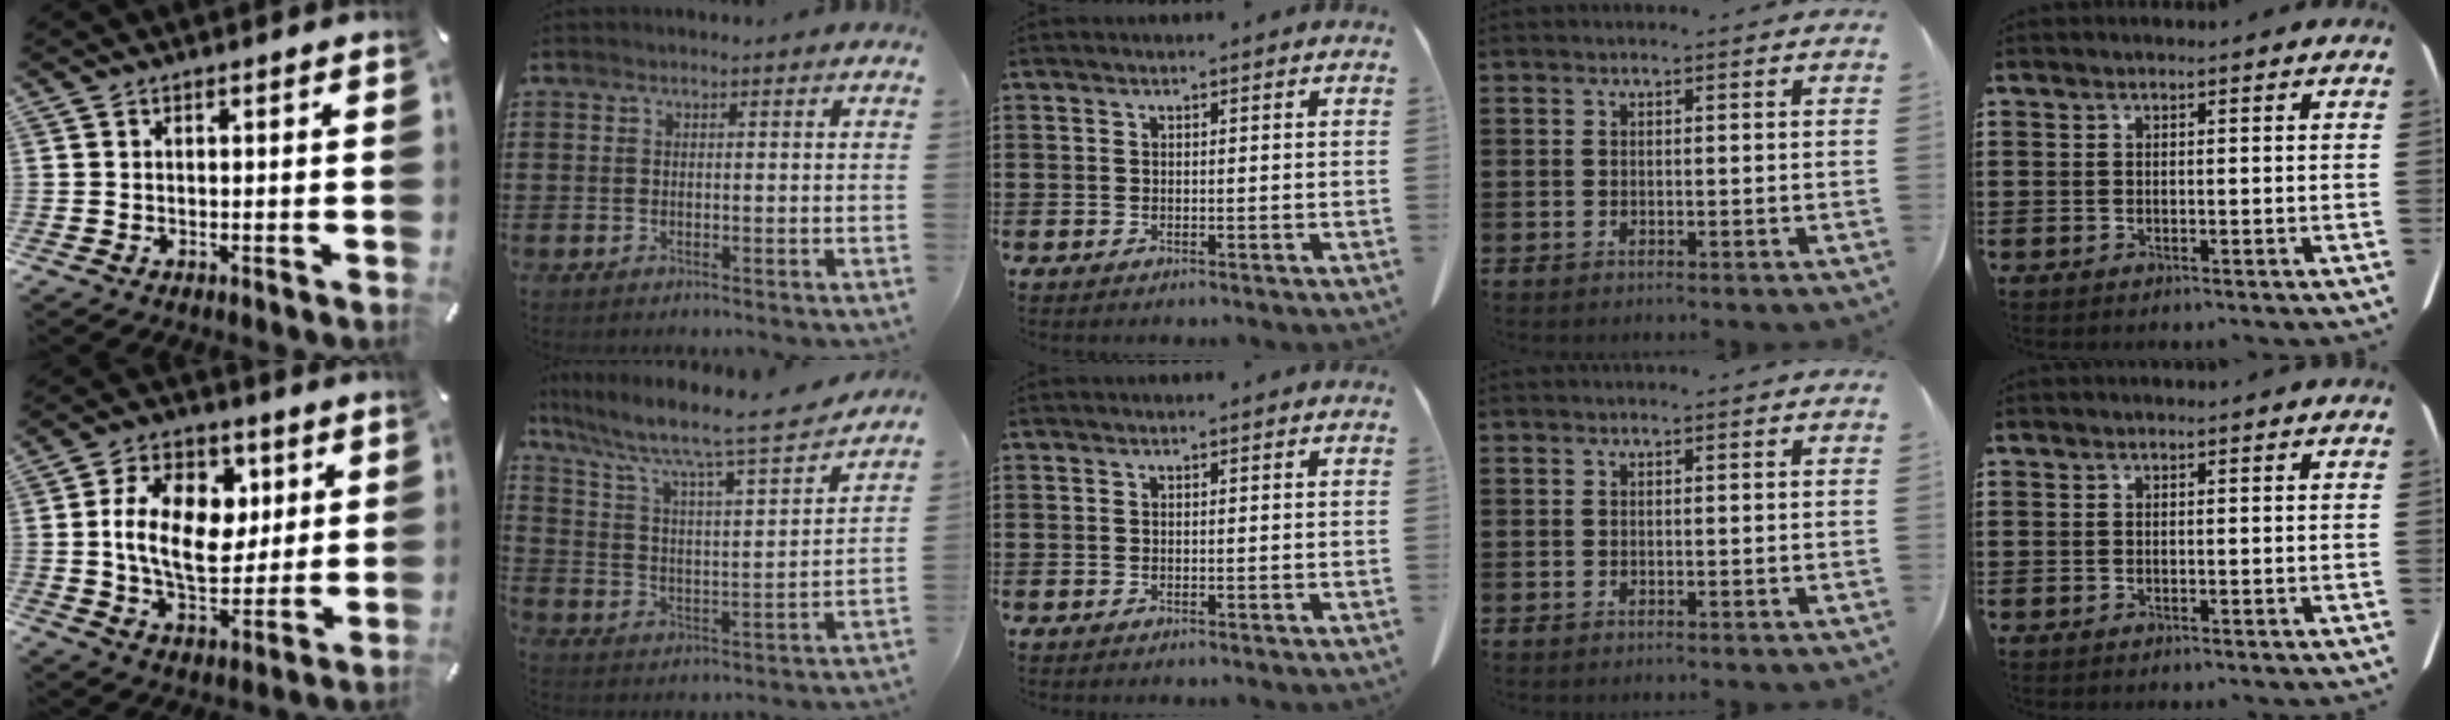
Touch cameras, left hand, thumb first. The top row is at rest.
{"thumb": {"total": 16.4, "force": [2.7, 10.9, 12.0], "torque": [-0.205, 0.011, 0.045]}, "index": {"total": 7.1, "force": [5.9, 0.6, 3.9], "torque": [-0.104, -0.050, 0.091]}}